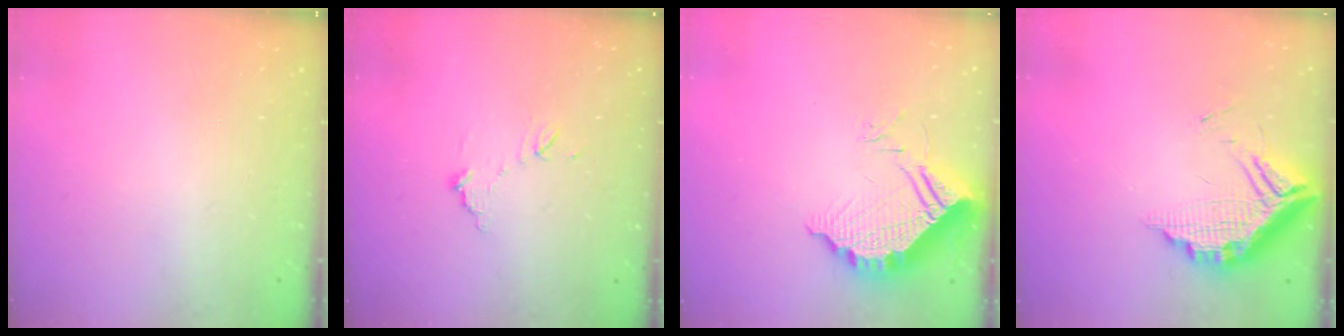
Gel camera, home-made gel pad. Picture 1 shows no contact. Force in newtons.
{"total": 7.9, "press": 7.9, "slide": 0.5}
{"total": 13.6, "press": 13.6, "slide": 1.1}
{"total": 13.7, "press": 13.6, "slide": 1.3}